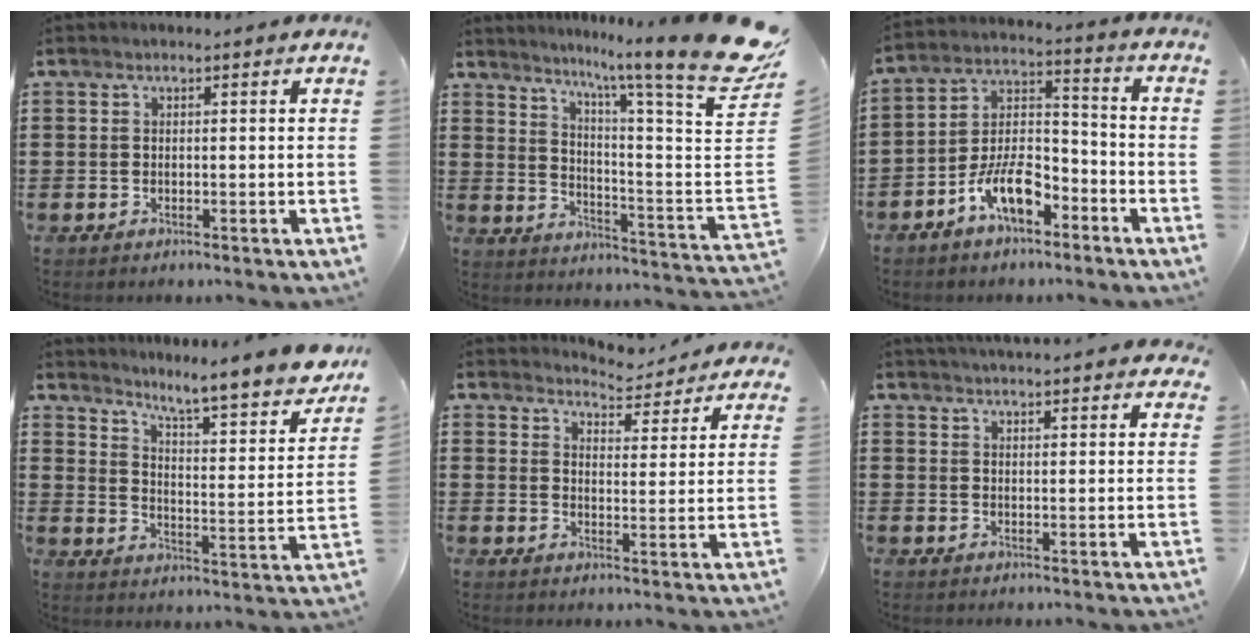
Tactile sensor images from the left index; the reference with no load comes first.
{"total": 12.2, "force": [9.6, -1.4, 7.5], "torque": [-0.142, -0.092, 0.144]}
{"total": 9.2, "force": [-6.0, 4.0, 5.7], "torque": [-0.125, 0.012, -0.117]}
{"total": 7.1, "force": [6.0, 0.0, 3.9], "torque": [-0.078, -0.056, 0.087]}
{"total": 4.6, "force": [4.6, 0.1, 0.3], "torque": [-0.016, -0.041, 0.074]}
{"total": 3.5, "force": [3.5, -0.1, 0.2], "torque": [-0.014, -0.016, 0.063]}